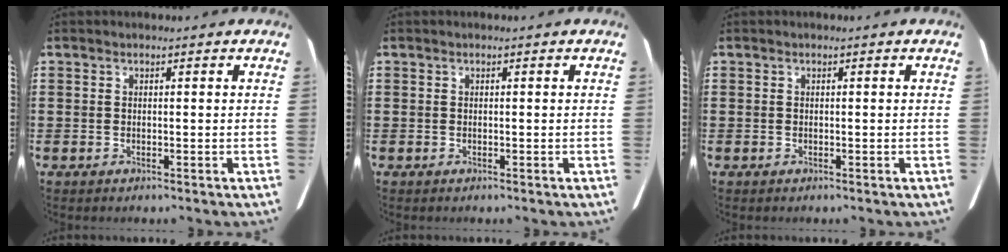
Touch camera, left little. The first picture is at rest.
{"total": 0.0}
{"total": 0.0}